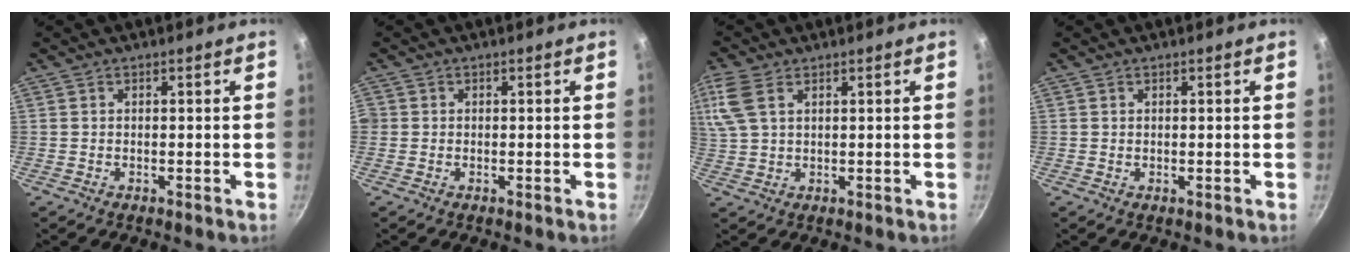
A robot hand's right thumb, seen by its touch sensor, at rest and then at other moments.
{"total": 0.8, "force": [-0.1, 0.7, 0.2], "torque": [-0.002, 0.001, -0.004]}
{"total": 8.7, "force": [3.9, 4.9, 6.0], "torque": [-0.142, 0.016, 0.081]}
{"total": 0.0}